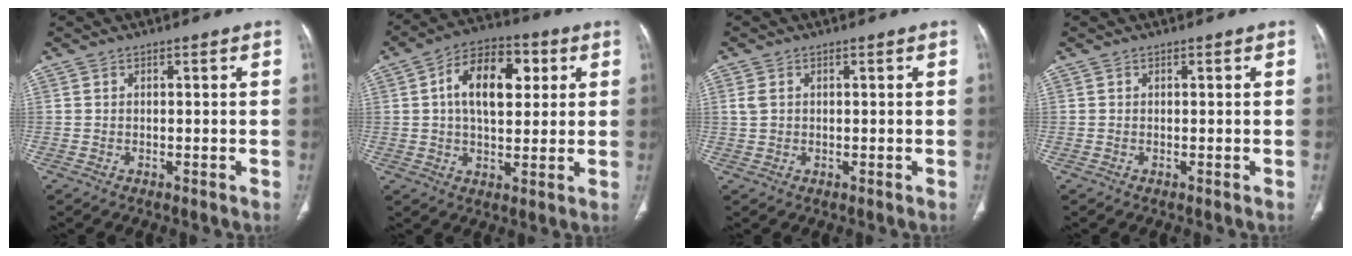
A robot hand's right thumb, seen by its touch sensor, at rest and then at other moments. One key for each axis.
{"total": 14.0, "fx": 3.3, "fy": 8.1, "fz": 10.9, "tx": -0.157, "ty": 0.011, "tz": 0.048}
{"total": 2.1, "fx": 0.6, "fy": 1.6, "fz": 1.3, "tx": -0.032, "ty": 0.004, "tz": 0.019}
{"total": 0.0}